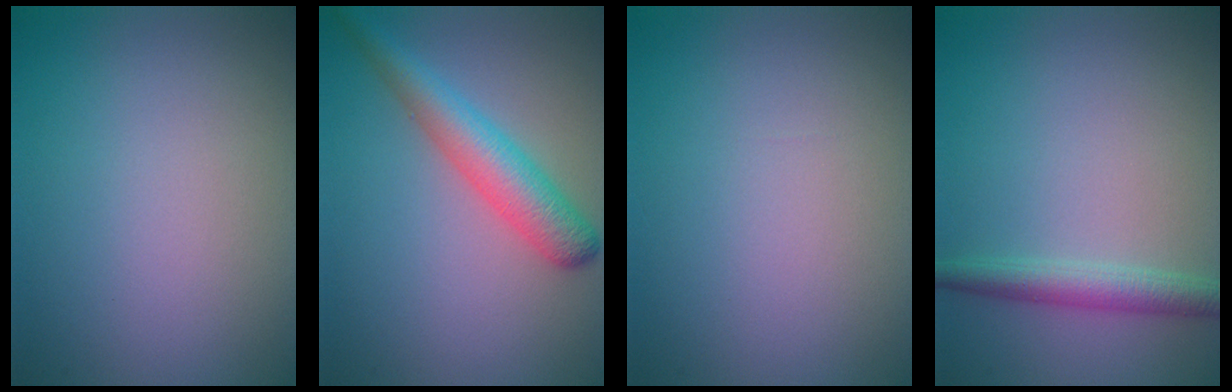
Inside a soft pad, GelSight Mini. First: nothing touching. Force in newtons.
{"total": 4.4, "press": 4.4, "slide": 0.1}
{"total": 0.0}
{"total": 2.6, "press": 2.6, "slide": 0.0}